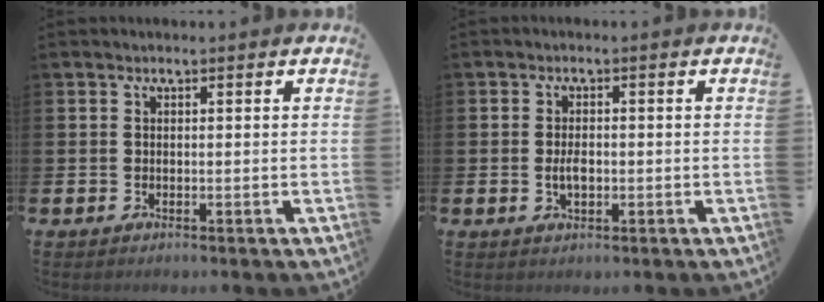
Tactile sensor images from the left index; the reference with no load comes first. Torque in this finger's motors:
{"motor_torque": [0.33, -0.22, 0.08, 0.08]}